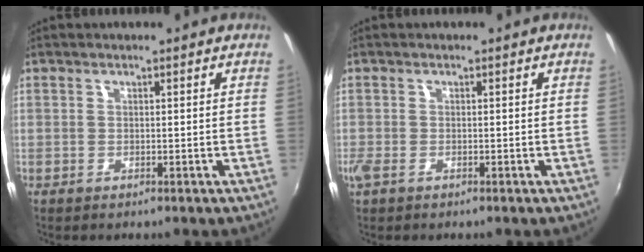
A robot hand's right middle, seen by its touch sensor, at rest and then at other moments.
{"total": 2.2, "force": [-1.2, 1.2, 1.4], "torque": [-0.030, -0.007, -0.023]}